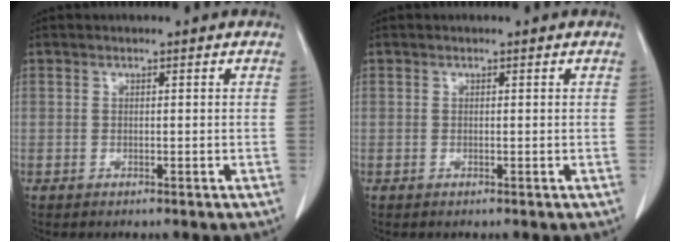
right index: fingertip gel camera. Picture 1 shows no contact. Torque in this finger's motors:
{"motor_torque": [0.04, -0.01, 0.01, 0.00]}